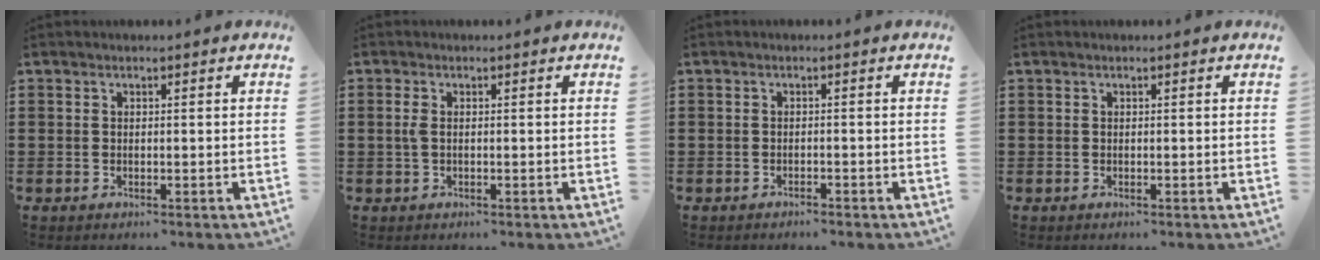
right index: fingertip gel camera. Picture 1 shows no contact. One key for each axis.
{"total": 1.7, "fx": 0.0, "fy": 0.7, "fz": 1.6, "tx": -0.046, "ty": -0.004, "tz": -0.006}
{"total": 0.8, "fx": -0.8, "fy": -0.1, "fz": 0.1, "tx": -0.005, "ty": -0.002, "tz": -0.015}
{"total": 0.0}